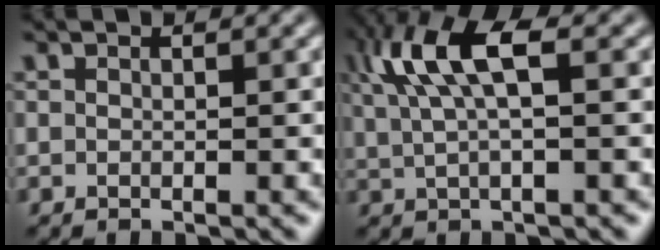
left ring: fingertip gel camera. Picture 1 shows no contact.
{"total": 6.5, "force": [2.2, 2.3, 5.6], "torque": [-0.121, 0.009, 0.043]}